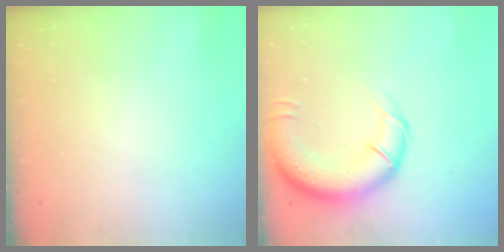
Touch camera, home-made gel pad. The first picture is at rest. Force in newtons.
{"total": 16.8, "press": 16.3, "slide": 4.1}